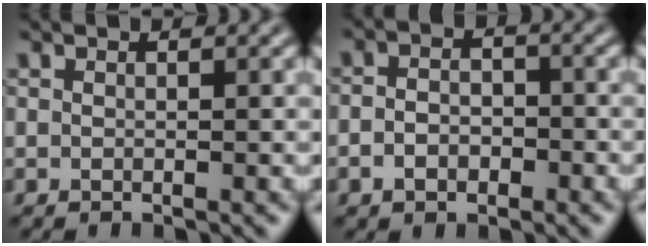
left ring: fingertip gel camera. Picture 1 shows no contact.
{"total": 2.4, "force": [-0.9, 1.7, 1.5], "torque": [-0.031, 0.002, -0.020]}